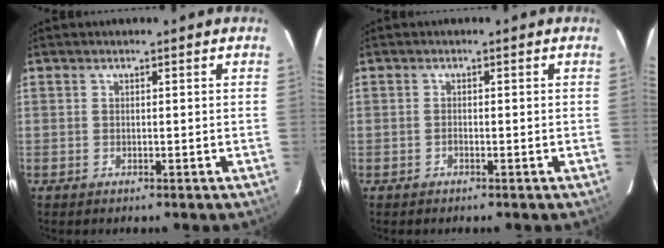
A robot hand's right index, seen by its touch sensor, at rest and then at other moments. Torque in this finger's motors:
{"motor_torque": [0.11, 0.02, -0.02, -0.01]}